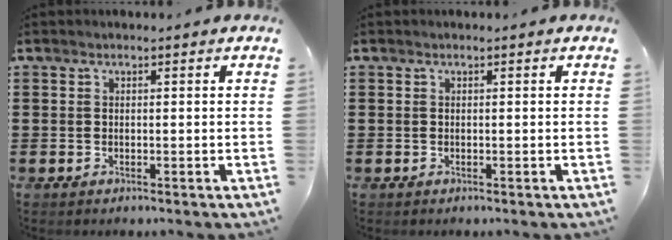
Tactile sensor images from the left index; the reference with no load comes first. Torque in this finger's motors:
{"motor_torque": [0.00, 0.00, 0.00, 0.00]}